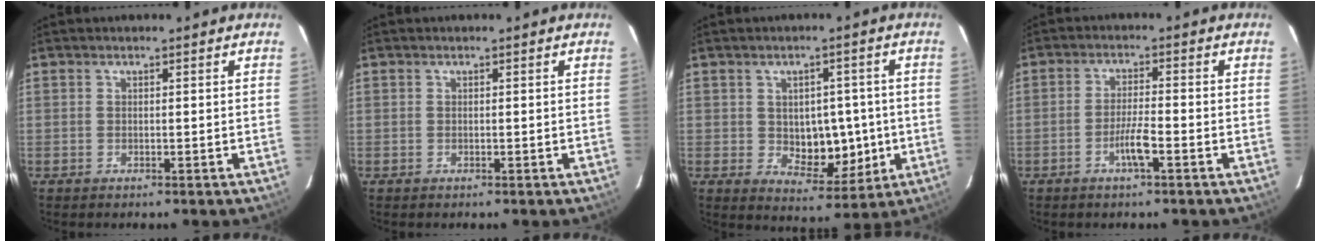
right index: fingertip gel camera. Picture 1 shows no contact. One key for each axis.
{"total": 0.0}
{"total": 8.2, "fx": -0.4, "fy": 5.1, "fz": 6.5, "tx": -0.081, "ty": 0.004, "tz": 0.008}
{"total": 4.0, "fx": -1.9, "fy": 0.1, "fz": 3.5, "tx": -0.068, "ty": -0.003, "tz": -0.037}